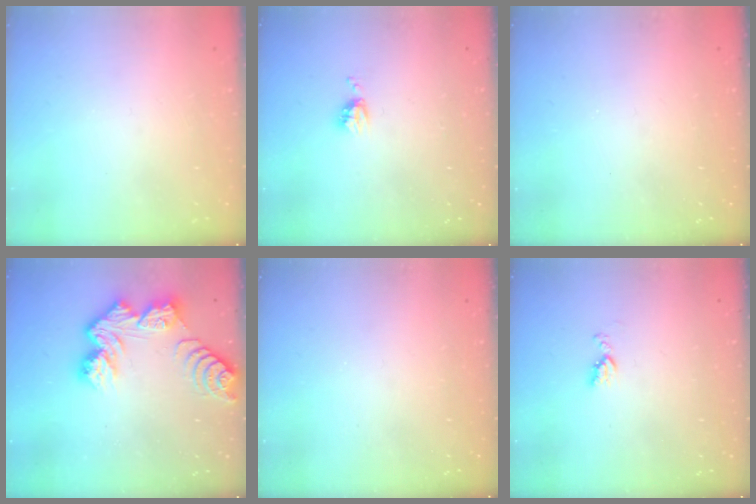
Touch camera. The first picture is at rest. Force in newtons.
{"total": 3.8, "press": 3.8, "slide": 0.6}
{"total": 0.0}
{"total": 10.8, "press": 10.7, "slide": 1.1}
{"total": 0.0}
{"total": 4.5, "press": 4.5, "slide": 0.6}